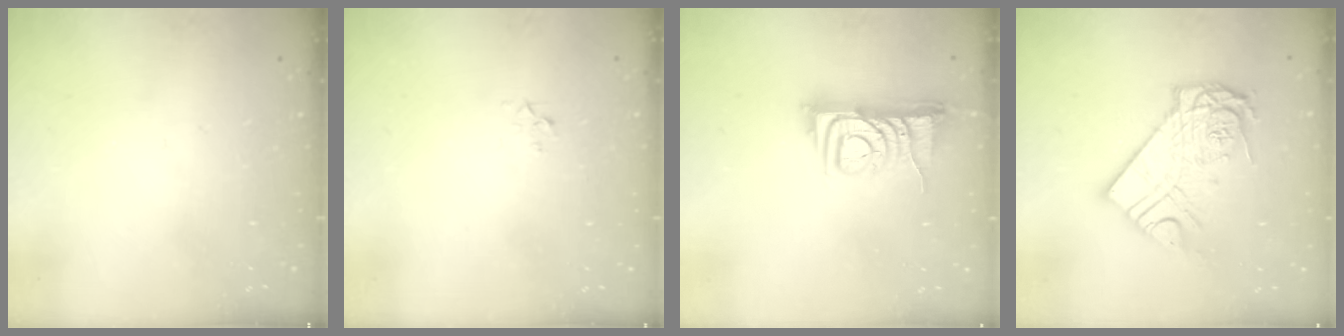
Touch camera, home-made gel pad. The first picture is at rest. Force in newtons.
{"total": 2.3, "press": 2.3, "slide": 0.2}
{"total": 8.0, "press": 8.0, "slide": 0.4}
{"total": 12.9, "press": 12.9, "slide": 1.0}